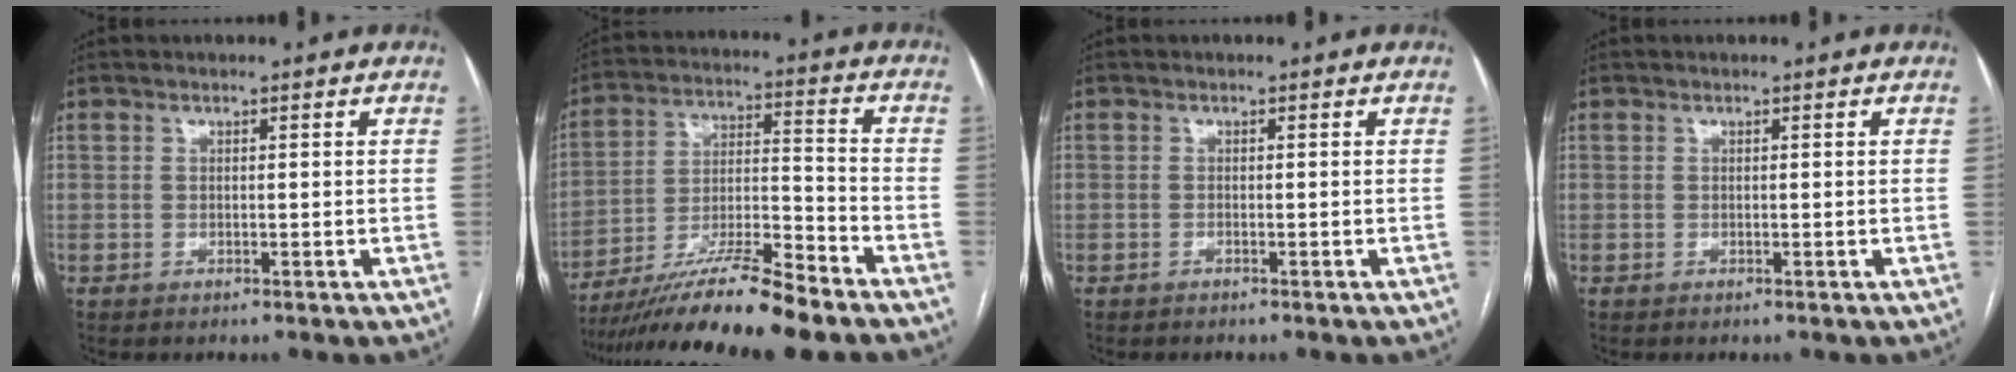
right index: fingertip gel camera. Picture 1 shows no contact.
{"total": 16.1, "force": [-12.9, 0.1, 9.7], "torque": [-0.183, -0.017, -0.229]}
{"total": 0.0}
{"total": 0.0}